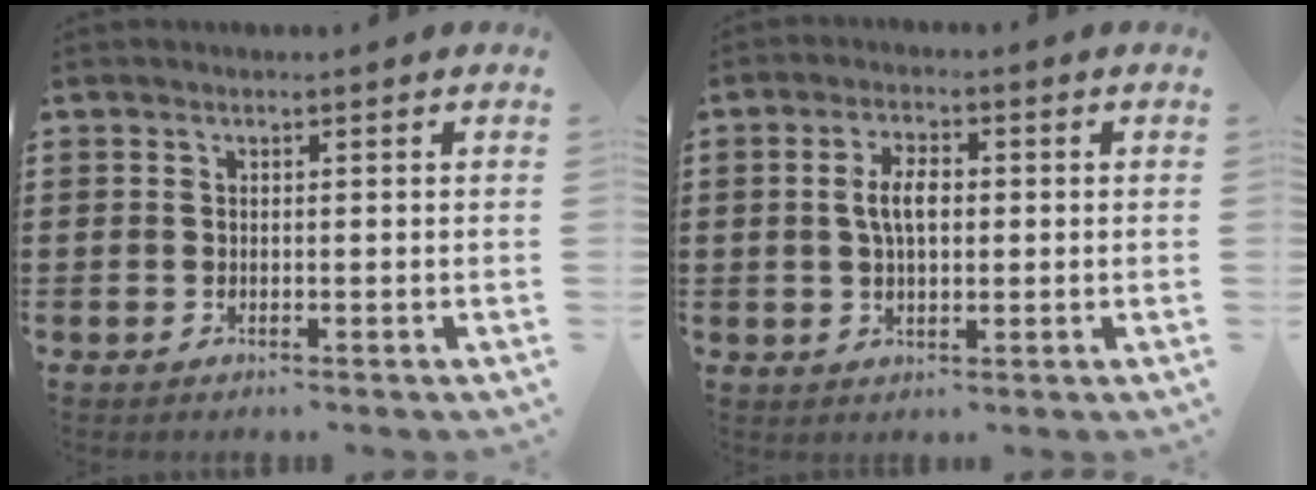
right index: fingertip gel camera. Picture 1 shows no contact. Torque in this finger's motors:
{"motor_torque": [0.21, 0.07, 0.16, 0.11]}